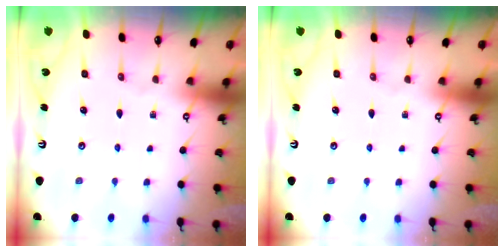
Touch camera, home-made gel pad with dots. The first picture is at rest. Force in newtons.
{"total": 0.0}